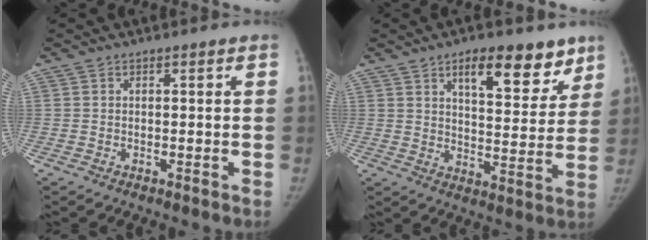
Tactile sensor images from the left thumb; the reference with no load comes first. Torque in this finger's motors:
{"motor_torque": [0.27, 0.30, 0.93, -0.53, 0.00]}